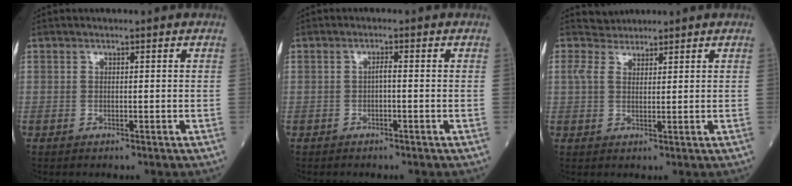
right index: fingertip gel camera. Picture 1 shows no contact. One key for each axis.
{"total": 1.0, "fx": -0.2, "fy": 0.1, "fz": 1.0, "tx": -0.018, "ty": 0.003, "tz": -0.004}
{"total": 2.3, "fx": 2.3, "fy": 0.5, "fz": -0.4, "tx": -0.001, "ty": 0.011, "tz": 0.046}